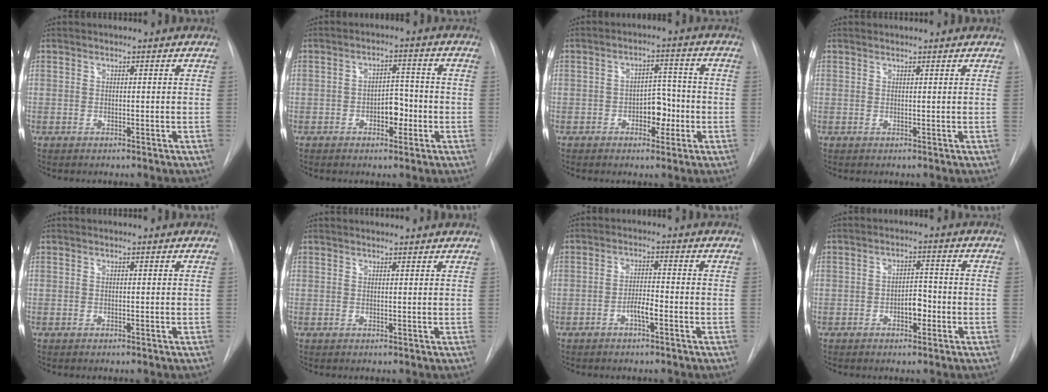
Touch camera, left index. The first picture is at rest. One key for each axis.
{"total": 4.0, "fx": -1.5, "fy": 2.2, "fz": 3.0, "tx": -0.037, "ty": 0.009, "tz": -0.023}
{"total": 4.8, "fx": -1.7, "fy": 2.8, "fz": 3.5, "tx": -0.044, "ty": 0.012, "tz": -0.025}
{"total": 2.0, "fx": 2.0, "fy": 0.1, "fz": 0.4, "tx": -0.010, "ty": 0.018, "tz": 0.025}
{"total": 0.0}
{"total": 3.9, "fx": 3.7, "fy": 0.4, "fz": 1.0, "tx": -0.014, "ty": 0.021, "tz": 0.042}
{"total": 2.9, "fx": -1.5, "fy": 0.5, "fz": 2.4, "tx": -0.041, "ty": 0.003, "tz": -0.027}
{"total": 3.3, "fx": -1.3, "fy": 1.6, "fz": 2.5, "tx": -0.033, "ty": 0.007, "tz": -0.020}